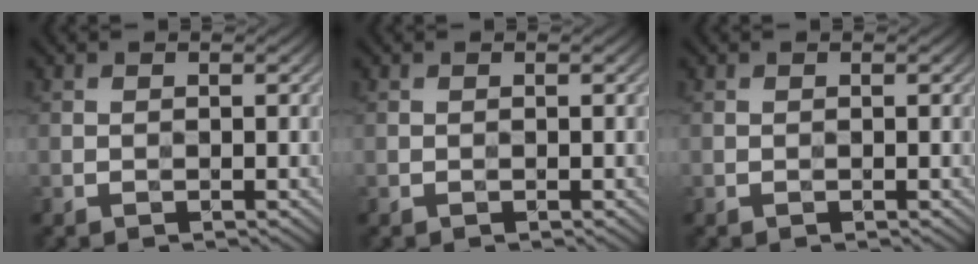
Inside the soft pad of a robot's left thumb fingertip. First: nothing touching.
{"total": 0.0}
{"total": 0.0}